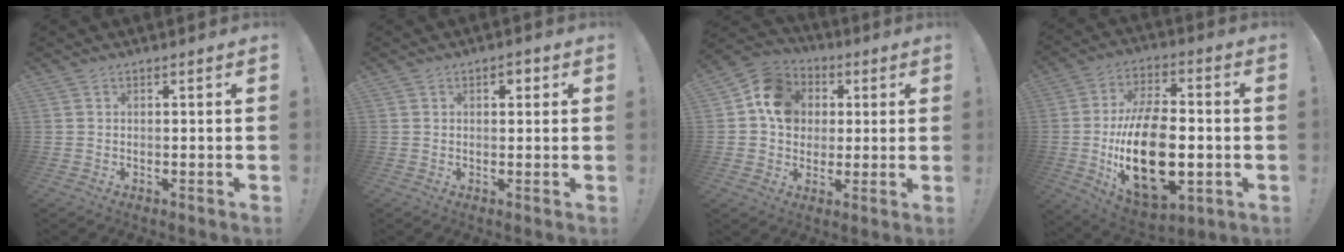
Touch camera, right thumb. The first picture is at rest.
{"total": 2.2, "force": [0.5, 1.4, 1.5], "torque": [-0.015, 0.000, 0.003]}
{"total": 13.3, "force": [2.7, 11.5, 6.1], "torque": [-0.076, 0.005, 0.058]}
{"total": 25.5, "force": [-4.5, 14.2, 20.7], "torque": [-0.375, 0.011, -0.063]}